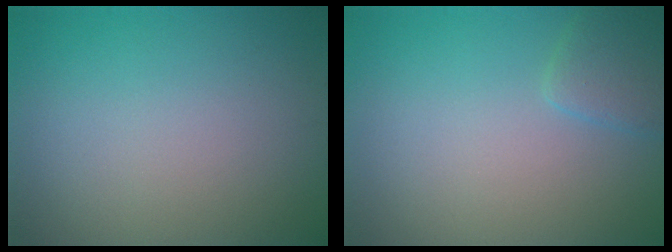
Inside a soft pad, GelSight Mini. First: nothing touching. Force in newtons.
{"total": 2.0, "press": 2.0, "slide": 0.1}